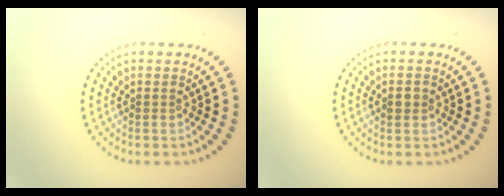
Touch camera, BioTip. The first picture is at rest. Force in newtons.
{"total": 1.2, "press": 1.1, "slide": 0.2}